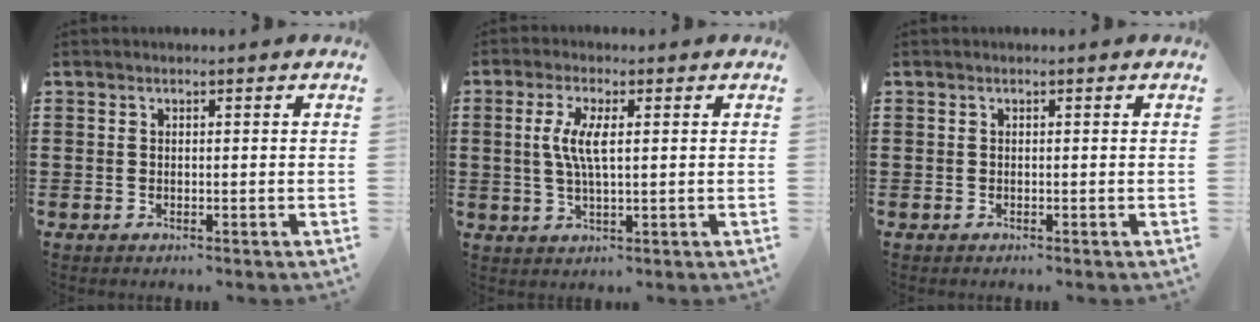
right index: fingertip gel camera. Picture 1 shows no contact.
{"total": 5.2, "force": [0.8, 1.3, 4.9], "torque": [-0.111, -0.003, 0.007]}
{"total": 0.0}